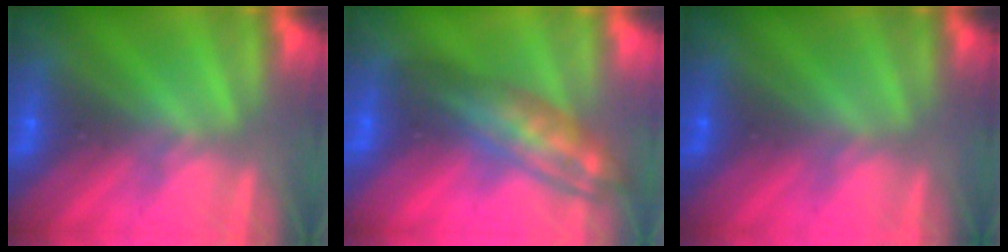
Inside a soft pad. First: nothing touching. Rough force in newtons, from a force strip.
{"total": 2.8}
{"total": 2.4}